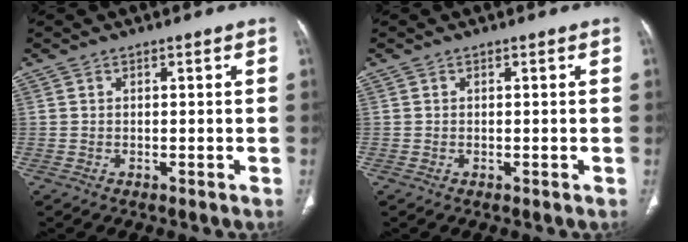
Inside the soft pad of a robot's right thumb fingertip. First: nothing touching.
{"total": 0.0}